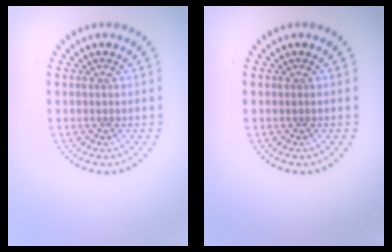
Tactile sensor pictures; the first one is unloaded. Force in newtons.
{"total": 0.0}